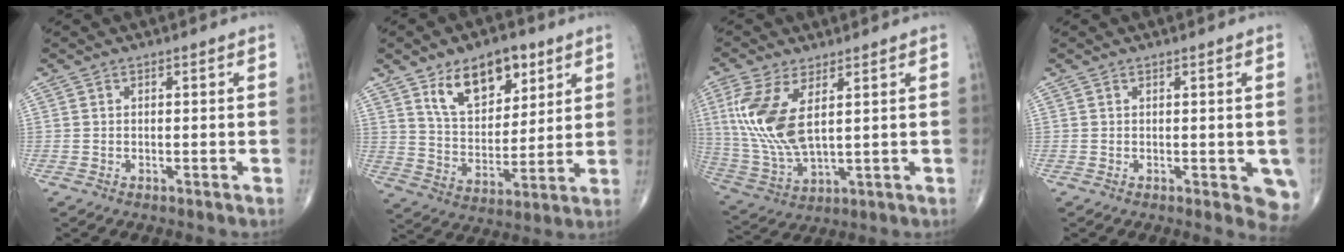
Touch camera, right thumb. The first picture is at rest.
{"total": 14.8, "force": [7.9, 8.3, 9.3], "torque": [-0.113, -0.042, 0.142]}
{"total": 13.1, "force": [3.6, 5.7, 11.3], "torque": [-0.261, -0.018, 0.084]}
{"total": 5.0, "force": [-0.6, 2.1, 4.5], "torque": [-0.028, -0.006, -0.006]}